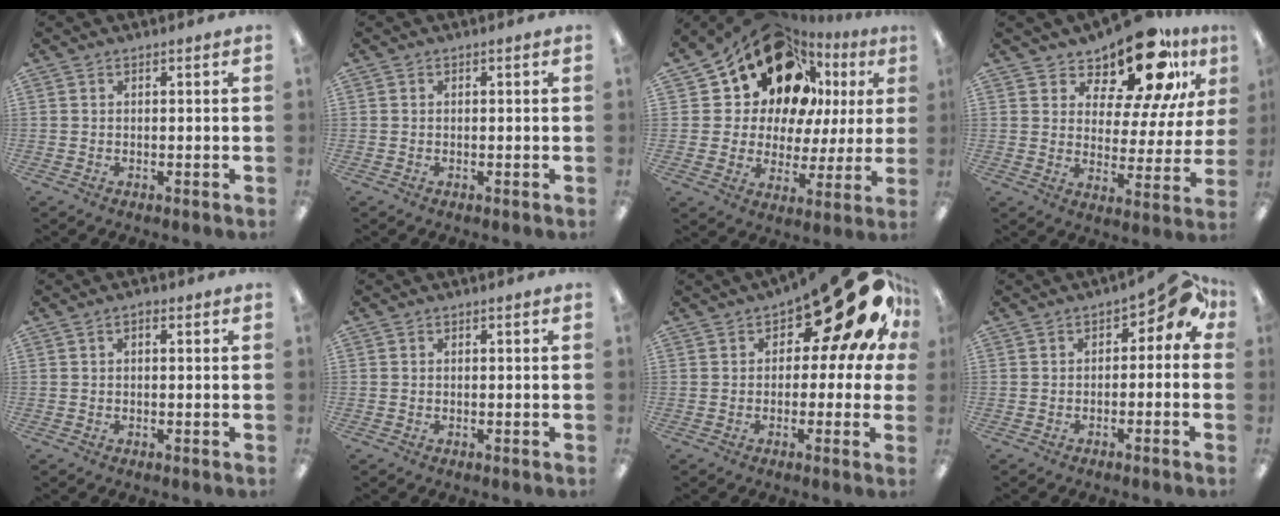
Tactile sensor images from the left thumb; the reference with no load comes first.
{"total": 0.0}
{"total": 19.1, "force": [11.8, 12.1, 8.8], "torque": [-0.170, -0.071, 0.218]}
{"total": 16.4, "force": [12.6, 5.9, 8.8], "torque": [-0.135, -0.092, 0.213]}
{"total": 1.5, "force": [0.3, 0.8, 1.2], "torque": [-0.023, 0.004, 0.005]}
{"total": 0.0}
{"total": 20.1, "force": [11.5, 7.9, 14.5], "torque": [-0.198, -0.065, 0.187]}
{"total": 5.9, "force": [1.6, 3.5, 4.5], "torque": [-0.054, -0.005, 0.022]}